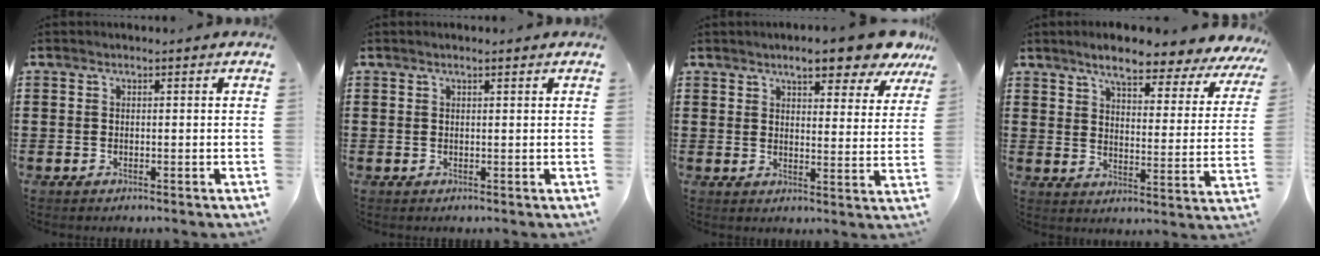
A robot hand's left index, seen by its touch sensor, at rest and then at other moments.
{"total": 0.8, "force": [0.5, 0.0, 0.6], "torque": [-0.012, 0.001, 0.010]}
{"total": 8.0, "force": [6.6, 1.6, 4.2], "torque": [-0.068, -0.025, 0.113]}
{"total": 7.1, "force": [6.2, 1.2, 3.4], "torque": [-0.076, -0.034, 0.103]}